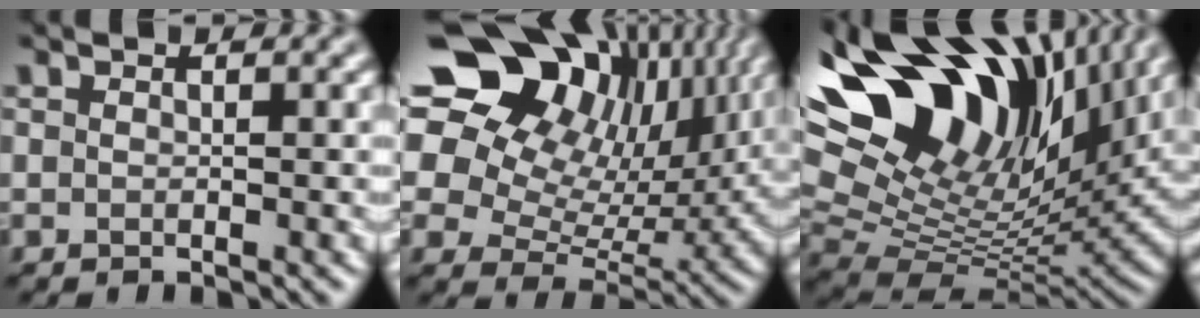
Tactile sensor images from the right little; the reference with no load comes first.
{"total": 16.3, "force": [9.2, 9.5, 9.6], "torque": [-0.187, 0.060, 0.161]}
{"total": 16.4, "force": [10.9, 6.2, 10.5], "torque": [-0.182, 0.050, 0.185]}